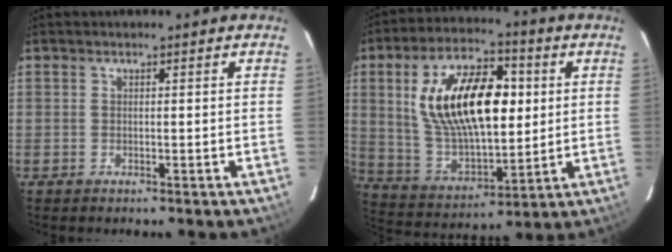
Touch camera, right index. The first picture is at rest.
{"total": 21.6, "force": [4.3, 10.9, 18.2], "torque": [-0.338, 0.020, 0.090]}